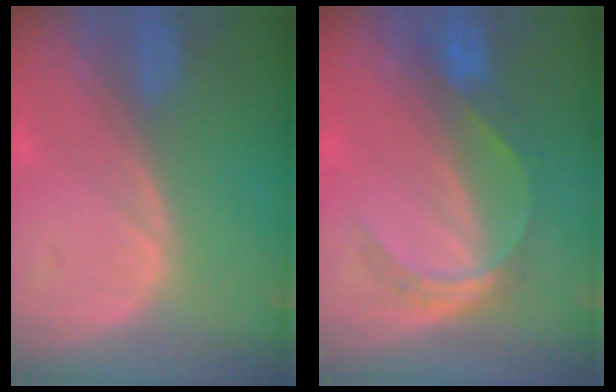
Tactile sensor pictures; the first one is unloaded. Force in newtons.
{"total": 5.3, "press": 5.0, "slide": 1.8}